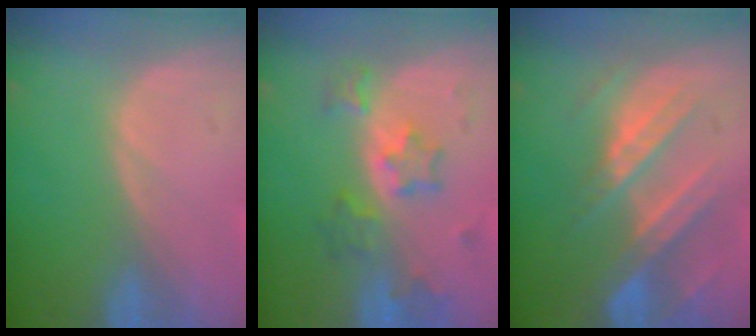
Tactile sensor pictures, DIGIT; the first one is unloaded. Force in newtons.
{"total": 5.9, "press": 5.8, "slide": 1.0}
{"total": 9.0, "press": 7.9, "slide": 4.2}